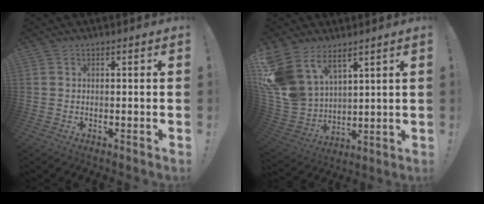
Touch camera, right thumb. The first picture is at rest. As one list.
[{"total": 14.9, "force": [8.9, 9.5, 7.2], "torque": [-0.174, -0.064, 0.171]}]